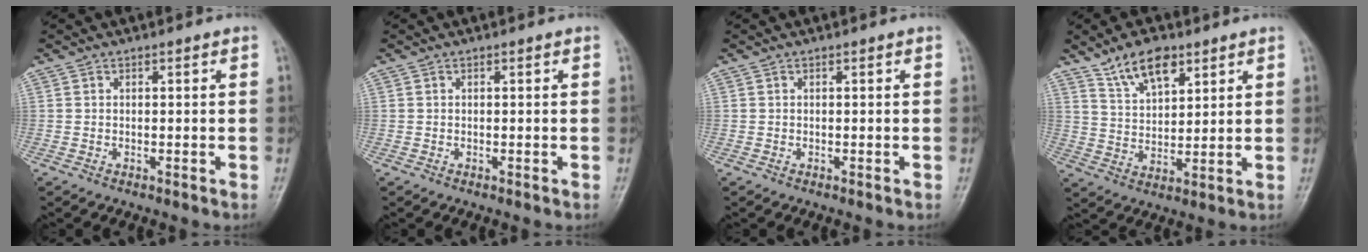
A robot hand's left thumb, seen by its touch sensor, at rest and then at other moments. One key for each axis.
{"total": 0.0}
{"total": 0.0}
{"total": 8.7, "fx": 5.8, "fy": 4.1, "fz": 5.1, "tx": -0.070, "ty": -0.031, "tz": 0.109}